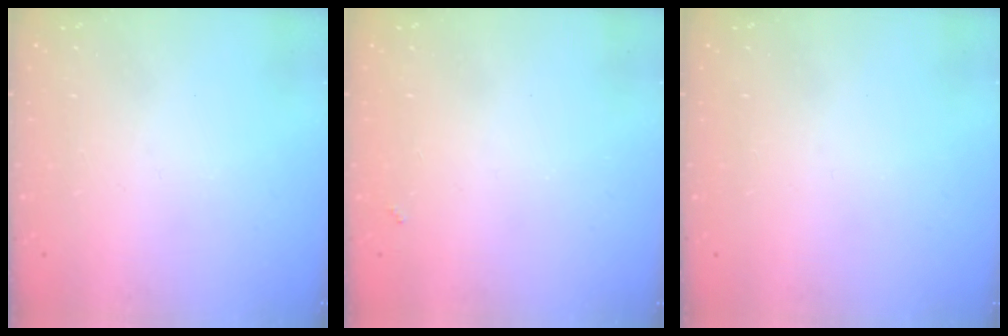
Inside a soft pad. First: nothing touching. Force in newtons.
{"total": 3.6, "press": 3.6, "slide": 0.3}
{"total": 0.0}